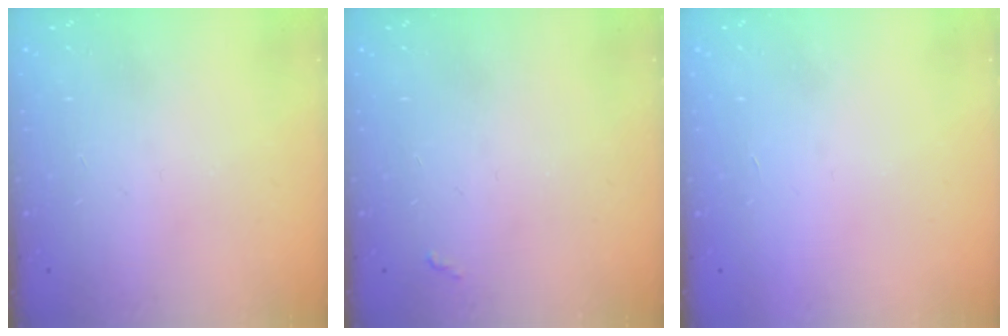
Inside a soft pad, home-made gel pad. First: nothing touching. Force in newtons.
{"total": 2.8, "press": 2.8, "slide": 0.4}
{"total": 1.7, "press": 1.7, "slide": 0.1}